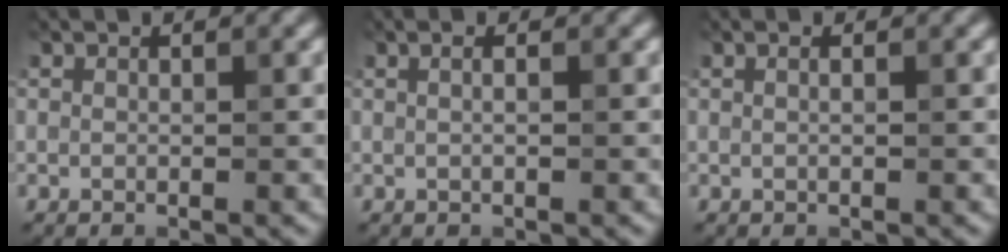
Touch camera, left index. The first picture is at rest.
{"total": 1.9, "force": [0.7, 0.9, 1.4], "torque": [-0.006, 0.009, -0.009]}
{"total": 1.0, "force": [0.4, 0.5, 0.8], "torque": [-0.001, -0.005, -0.003]}